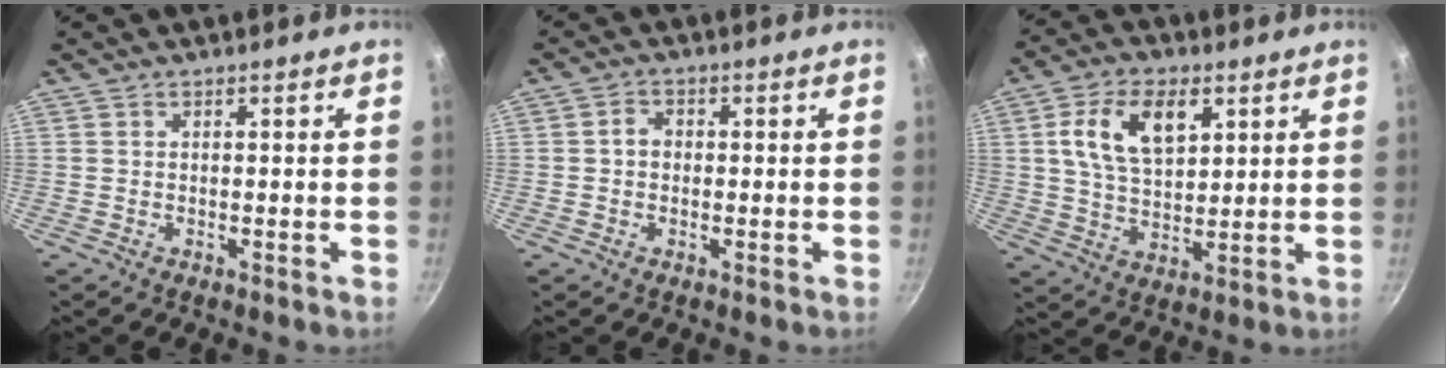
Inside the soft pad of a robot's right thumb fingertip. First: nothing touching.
{"total": 2.7, "force": [-0.1, 2.2, 1.5], "torque": [-0.017, 0.011, -0.003]}
{"total": 12.1, "force": [4.2, 7.2, 8.8], "torque": [-0.142, -0.009, 0.074]}